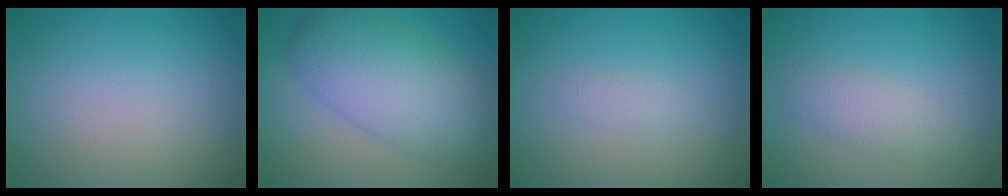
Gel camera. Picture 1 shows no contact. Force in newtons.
{"total": 7.9, "press": 7.9, "slide": 0.1}
{"total": 0.8, "press": 0.8, "slide": 0.0}
{"total": 2.1, "press": 2.1, "slide": 0.1}